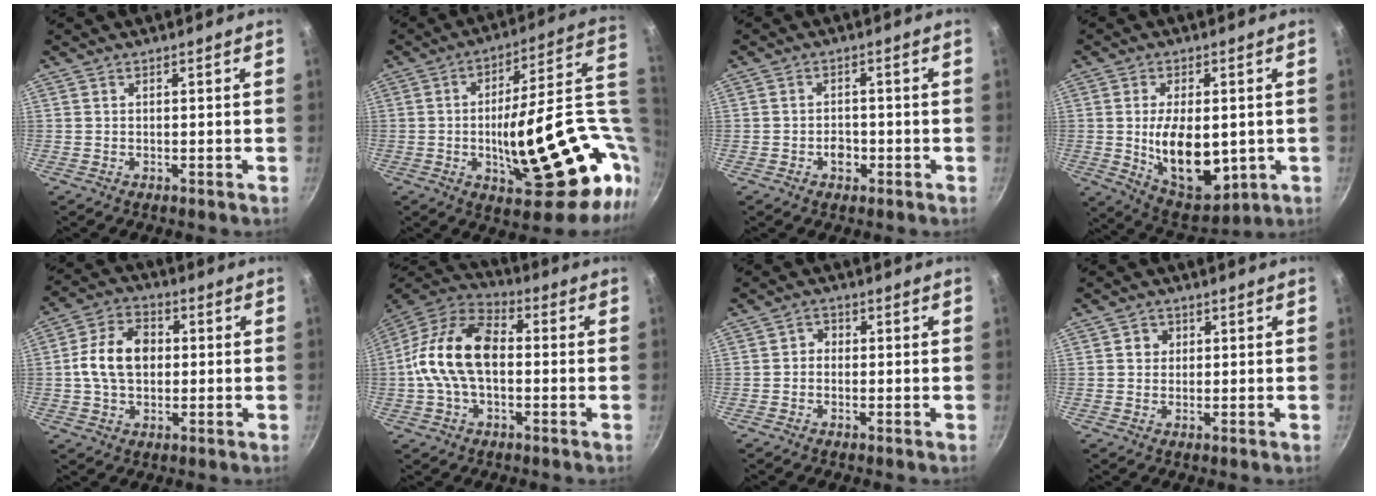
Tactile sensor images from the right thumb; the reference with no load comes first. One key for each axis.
{"total": 29.3, "fx": -1.8, "fy": 10.6, "fz": 27.2, "tx": -0.358, "ty": 0.004, "tz": -0.007}
{"total": 3.0, "fx": -1.2, "fy": 2.2, "fz": 1.6, "tx": -0.012, "ty": 0.014, "tz": -0.018}
{"total": 14.6, "fx": -0.9, "fy": 8.3, "fz": 12.0, "tx": -0.171, "ty": -0.020, "tz": 0.007}
{"total": 11.3, "fx": 0.5, "fy": 8.0, "fz": 7.9, "tx": -0.122, "ty": 0.022, "tz": -0.003}
{"total": 16.7, "fx": -0.5, "fy": 10.1, "fz": 13.3, "tx": -0.227, "ty": 0.041, "tz": -0.027}
{"total": 1.8, "fx": -0.3, "fy": 1.6, "fz": 0.8, "tx": -0.008, "ty": 0.007, "tz": -0.012}
{"total": 2.6, "fx": 0.6, "fy": 2.4, "fz": 0.7, "tx": 0.003, "ty": 0.003, "tz": 0.005}